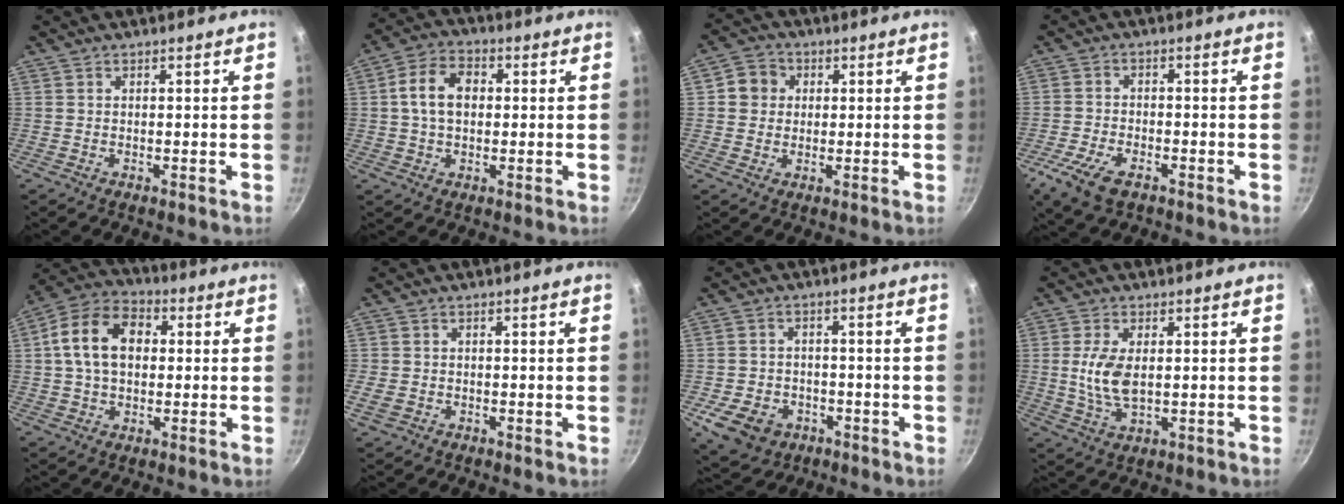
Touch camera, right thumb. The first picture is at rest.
{"total": 9.0, "force": [0.9, 6.3, 6.4], "torque": [-0.098, 0.020, 0.006]}
{"total": 5.6, "force": [1.1, 5.2, 2.0], "torque": [-0.003, 0.004, 0.006]}
{"total": 7.8, "force": [-4.3, 3.7, 5.3], "torque": [-0.120, 0.008, -0.086]}
{"total": 13.4, "force": [1.7, 9.4, 9.5], "torque": [-0.143, 0.025, 0.012]}
{"total": 3.4, "force": [-1.0, 2.6, 1.9], "torque": [-0.040, 0.000, -0.018]}
{"total": 10.0, "force": [-4.0, 7.5, 5.2], "torque": [-0.078, 0.020, -0.058]}
{"total": 7.6, "force": [0.6, 4.0, 6.5], "torque": [-0.133, -0.005, 0.014]}